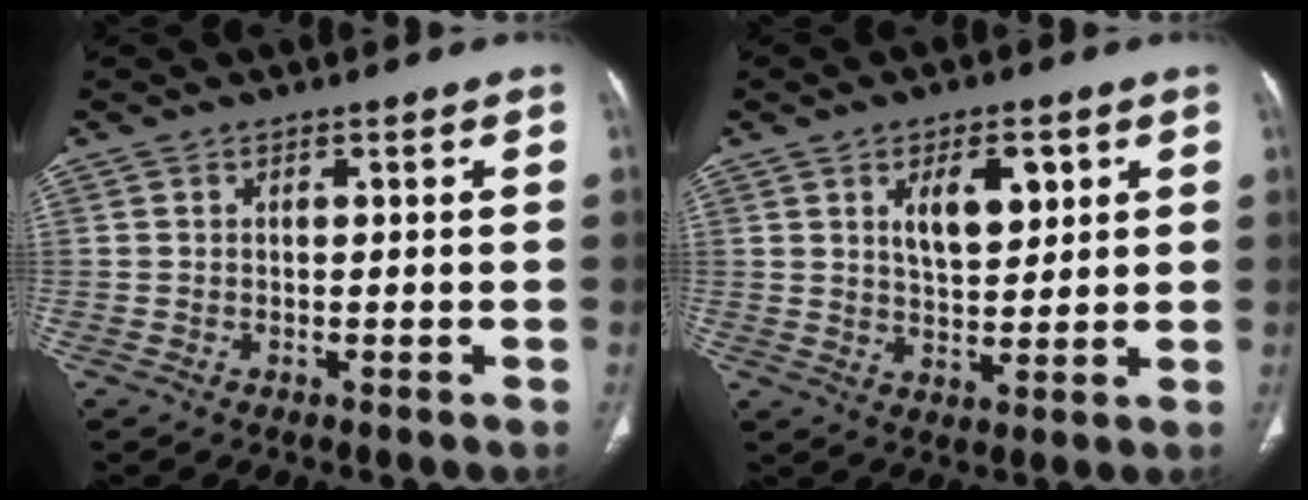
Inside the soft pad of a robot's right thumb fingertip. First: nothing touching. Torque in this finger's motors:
{"motor_torque": [-0.48, 0.61, 0.70, 0.85, 0.08]}